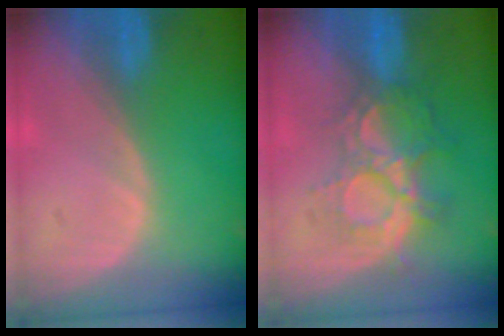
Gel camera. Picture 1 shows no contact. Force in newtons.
{"total": 9.2, "press": 7.8, "slide": 4.8}